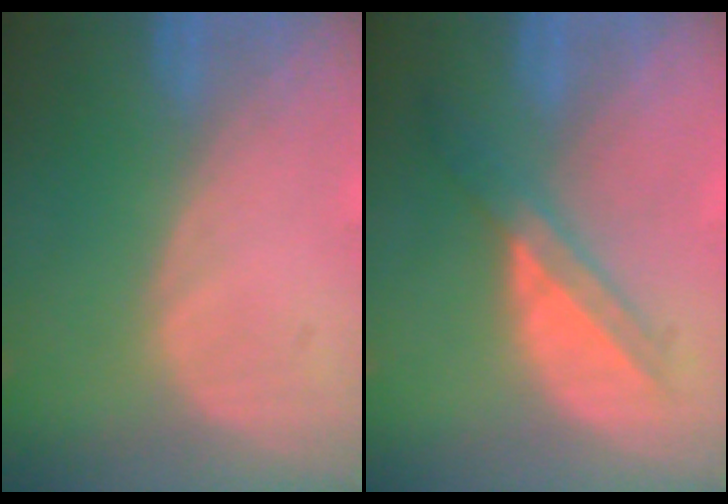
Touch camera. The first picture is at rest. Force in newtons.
{"total": 5.9, "press": 5.2, "slide": 2.9}